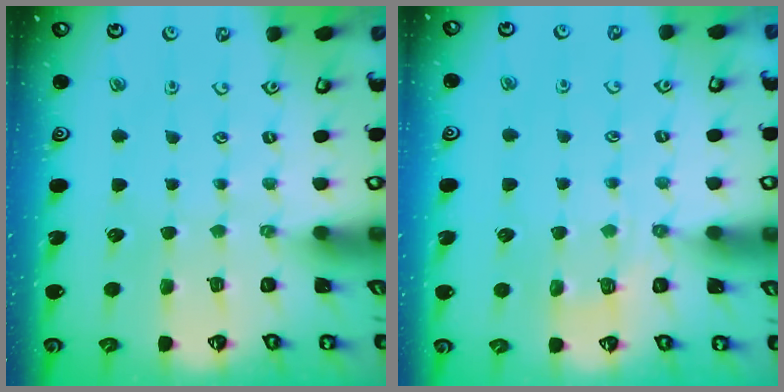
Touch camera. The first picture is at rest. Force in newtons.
{"total": 4.8, "press": 4.7, "slide": 1.1}